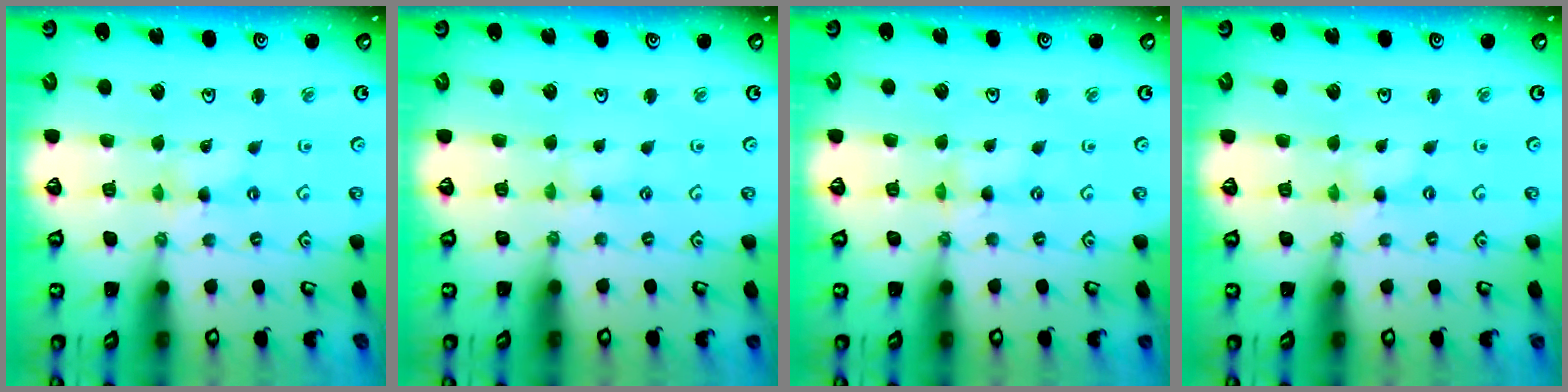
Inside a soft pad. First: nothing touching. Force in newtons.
{"total": 1.3, "press": 1.3, "slide": 0.4}
{"total": 0.0}
{"total": 0.0}